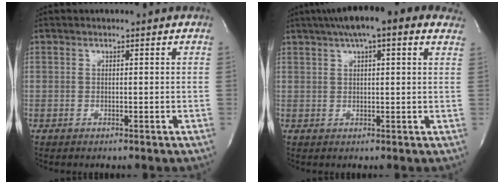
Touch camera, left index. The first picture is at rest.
{"total": 12.0, "force": [8.1, 2.7, 8.4], "torque": [-0.136, 0.045, 0.112]}